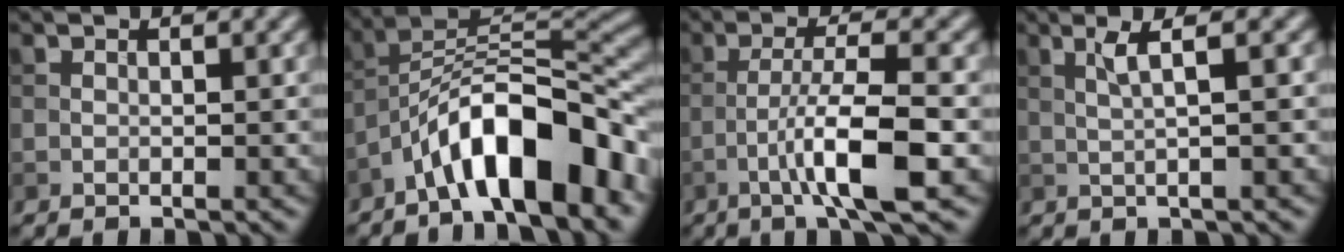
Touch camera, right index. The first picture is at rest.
{"total": 10.7, "force": [-6.0, 3.3, 8.2], "torque": [-0.121, 0.020, -0.108]}
{"total": 6.6, "force": [-2.5, 0.9, 6.1], "torque": [-0.103, 0.012, -0.048]}
{"total": 2.7, "force": [0.8, 0.3, 2.6], "torque": [-0.047, 0.005, 0.015]}